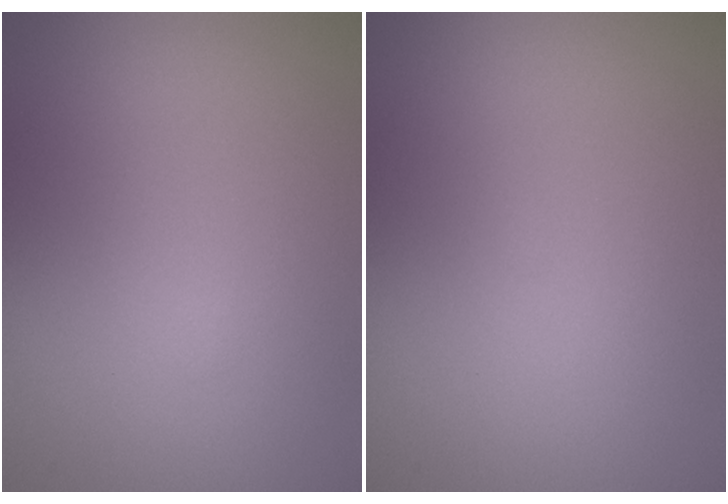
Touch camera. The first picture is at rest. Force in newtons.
{"total": 0.0}